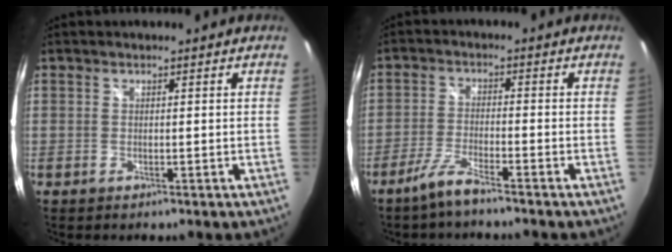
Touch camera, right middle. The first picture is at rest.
{"total": 5.0, "force": [-4.1, 0.1, 2.8], "torque": [-0.076, -0.005, -0.082]}